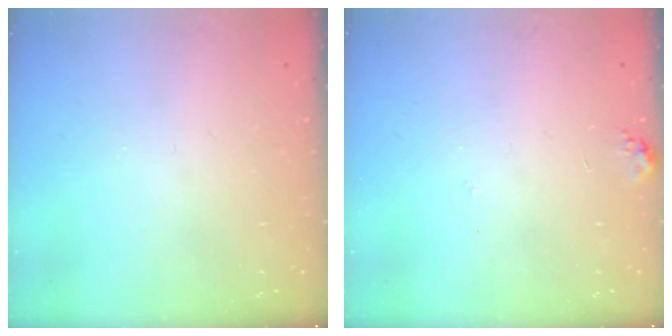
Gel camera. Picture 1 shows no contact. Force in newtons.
{"total": 7.3, "press": 7.3, "slide": 0.6}